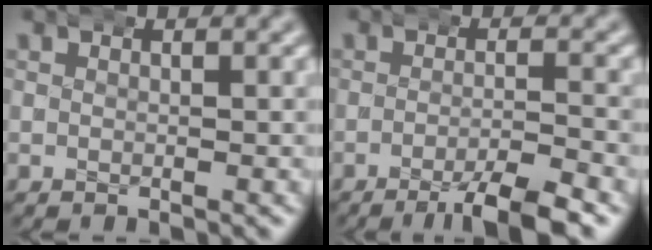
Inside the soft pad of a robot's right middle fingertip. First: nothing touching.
{"total": 4.8, "force": [-3.2, 0.4, 3.5], "torque": [-0.048, -0.002, -0.057]}